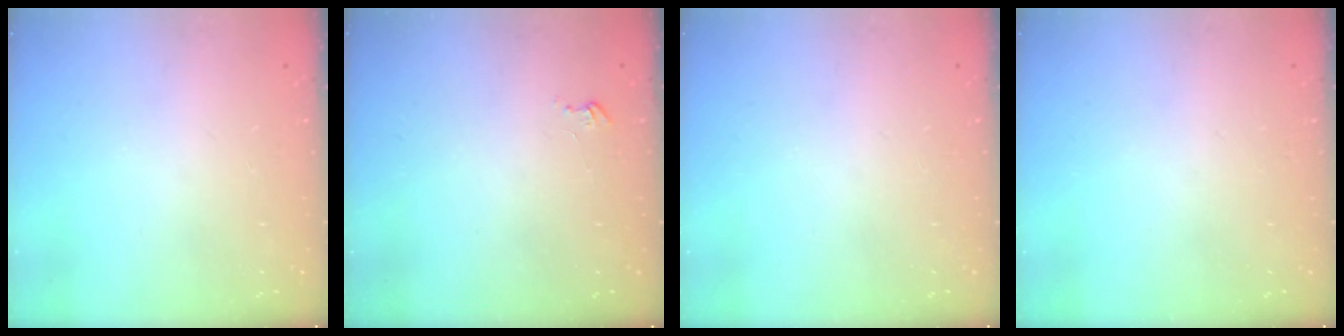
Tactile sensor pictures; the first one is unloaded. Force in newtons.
{"total": 2.6, "press": 2.6, "slide": 0.3}
{"total": 0.0}
{"total": 0.0}